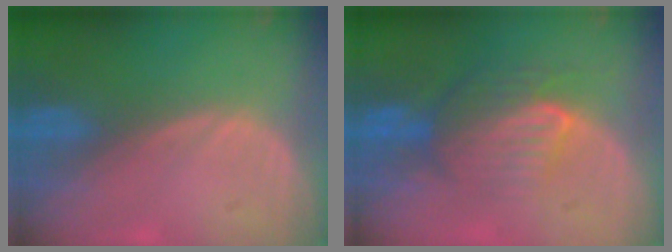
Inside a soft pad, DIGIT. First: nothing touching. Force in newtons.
{"total": 7.5, "press": 7.3, "slide": 1.6}